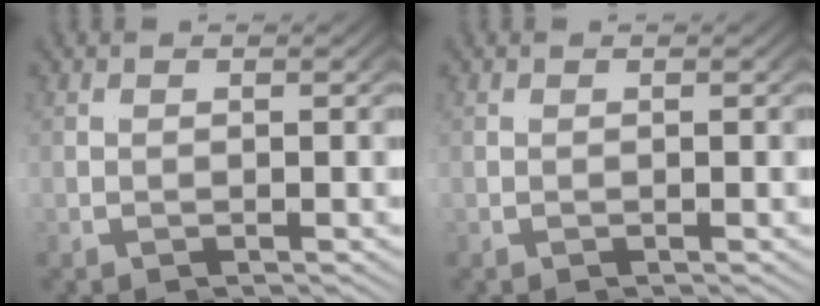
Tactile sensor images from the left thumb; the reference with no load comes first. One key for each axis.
{"total": 0.0}